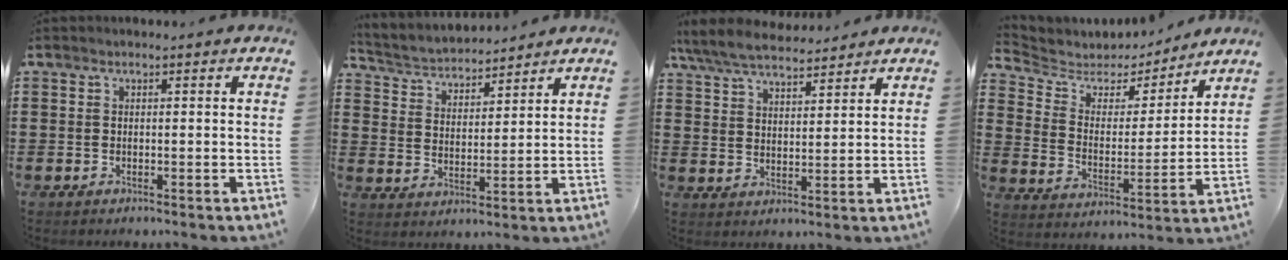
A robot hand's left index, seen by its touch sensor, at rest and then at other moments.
{"total": 3.6, "force": [3.5, 0.7, 0.0], "torque": [-0.022, -0.023, 0.058]}
{"total": 6.5, "force": [5.9, 1.4, 2.3], "torque": [-0.065, -0.018, 0.108]}
{"total": 4.8, "force": [4.0, 2.5, 0.7], "torque": [-0.046, -0.027, 0.064]}